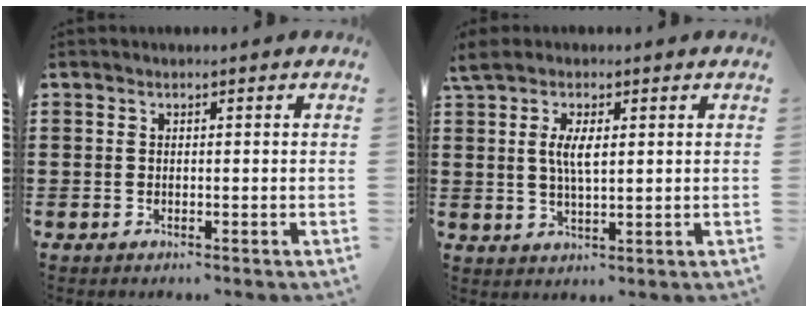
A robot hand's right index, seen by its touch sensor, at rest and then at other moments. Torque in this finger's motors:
{"motor_torque": [0.41, 0.41, 0.74, 0.20]}